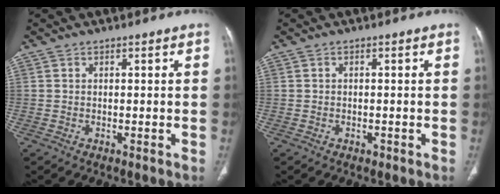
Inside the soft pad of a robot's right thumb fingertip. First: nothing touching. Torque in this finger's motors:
{"motor_torque": [-0.03, 0.27, -0.26, 0.11, 0.08]}